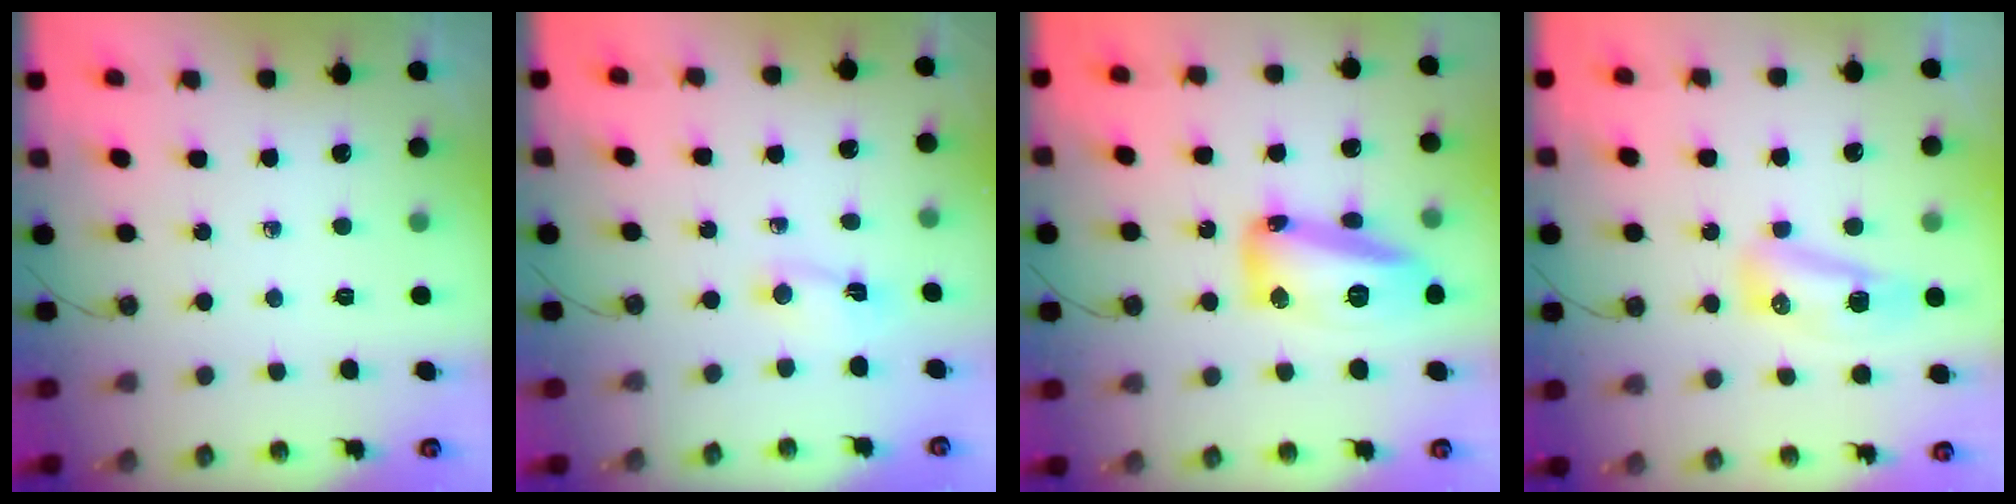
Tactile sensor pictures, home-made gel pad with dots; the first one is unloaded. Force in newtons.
{"total": 1.4, "press": 1.4, "slide": 0.3}
{"total": 15.6, "press": 15.4, "slide": 2.4}
{"total": 17.6, "press": 11.6, "slide": 13.2}